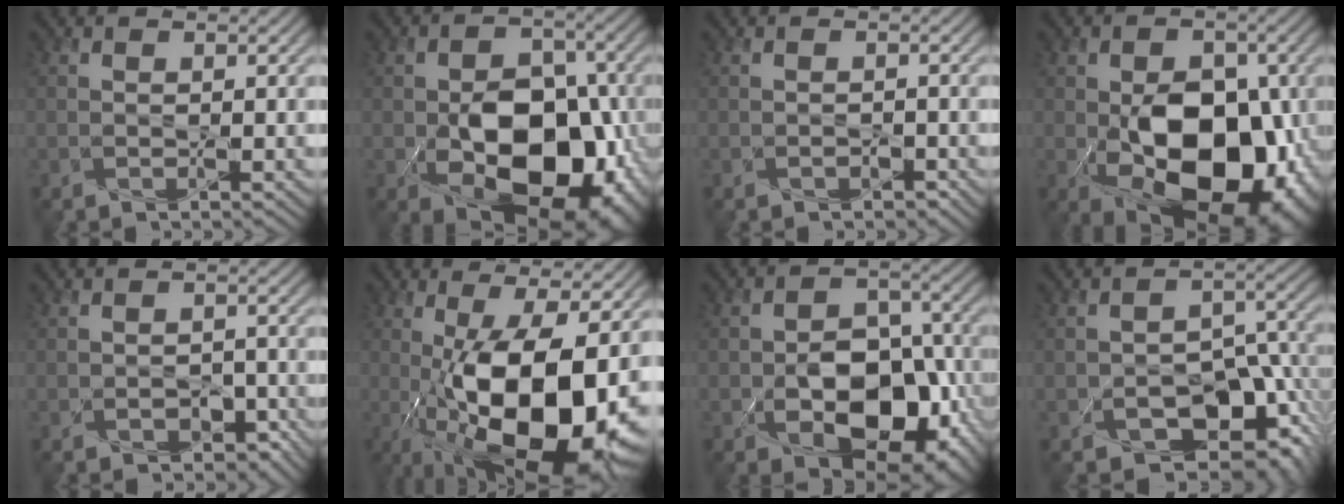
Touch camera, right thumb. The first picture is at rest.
{"total": 14.7, "force": [-4.4, 9.5, 10.4], "torque": [-0.141, -0.031, -0.056]}
{"total": 0.9, "force": [-0.7, 0.5, 0.2], "torque": [-0.005, -0.001, -0.011]}
{"total": 16.0, "force": [-3.7, 10.2, 11.7], "torque": [-0.156, -0.032, -0.040]}
{"total": 2.7, "force": [-1.6, 1.8, 1.2], "torque": [-0.021, -0.005, -0.019]}
{"total": 19.3, "force": [-3.8, 8.1, 17.1], "torque": [-0.292, -0.019, -0.053]}
{"total": 12.5, "force": [-4.6, 8.2, 8.3], "torque": [-0.124, -0.020, -0.066]}
{"total": 11.5, "force": [-5.7, 7.2, 7.0], "torque": [-0.096, -0.020, -0.083]}